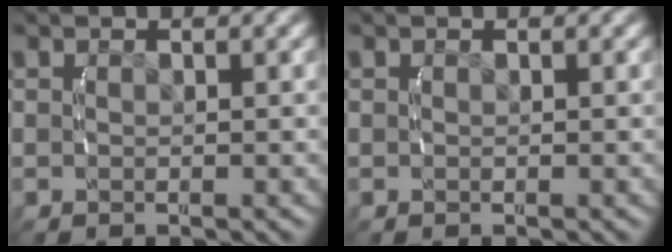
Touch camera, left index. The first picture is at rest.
{"total": 0.0}